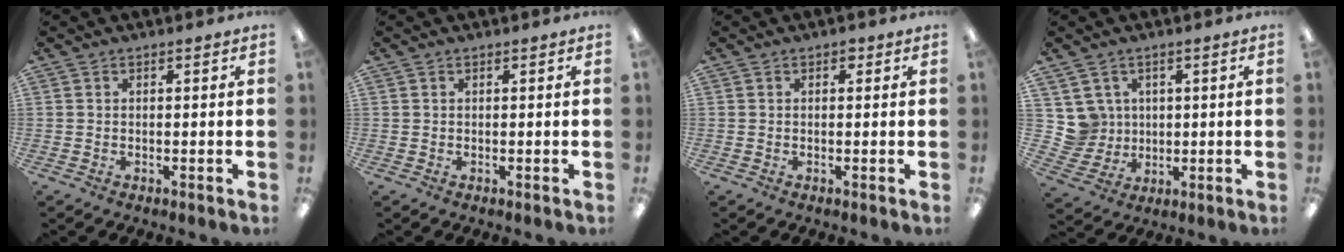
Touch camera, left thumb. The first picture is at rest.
{"total": 0.0}
{"total": 1.0, "force": [0.5, 0.7, 0.5], "torque": [-0.003, 0.001, 0.006]}
{"total": 6.9, "force": [2.6, 6.4, 0.1], "torque": [-0.011, -0.006, 0.056]}